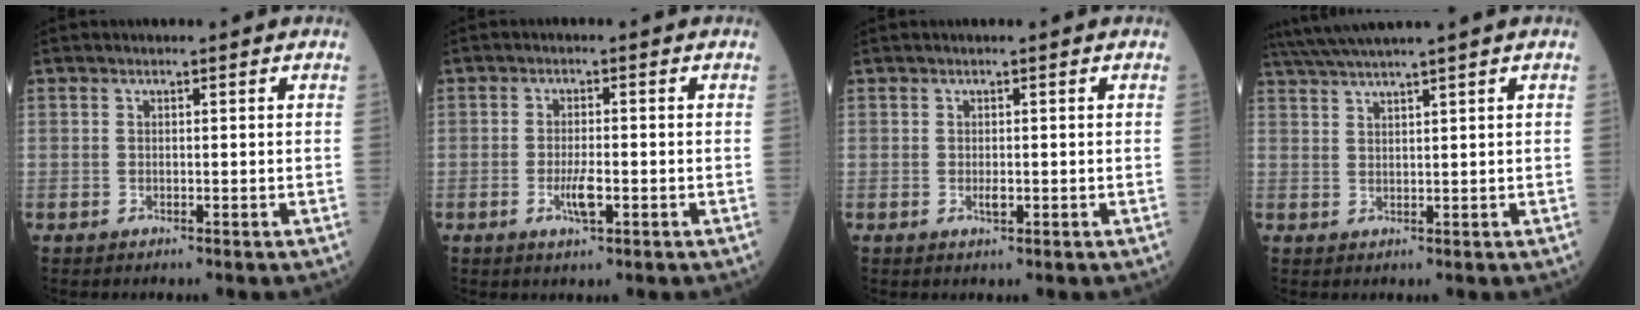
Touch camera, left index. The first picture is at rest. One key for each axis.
{"total": 3.1, "fx": -1.0, "fy": 0.5, "fz": 2.9, "tx": -0.056, "ty": -0.002, "tz": -0.017}
{"total": 1.0, "fx": -0.1, "fy": 0.2, "fz": 0.9, "tx": -0.013, "ty": -0.002, "tz": 0.000}
{"total": 6.3, "fx": 5.2, "fy": -1.7, "fz": 3.1, "tx": -0.056, "ty": 0.019, "tz": 0.096}